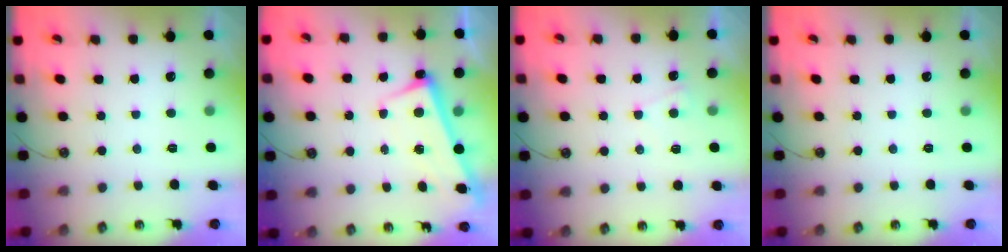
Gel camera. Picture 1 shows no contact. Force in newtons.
{"total": 2.9, "press": 2.8, "slide": 0.4}
{"total": 2.4, "press": 2.4, "slide": 0.3}
{"total": 0.0}